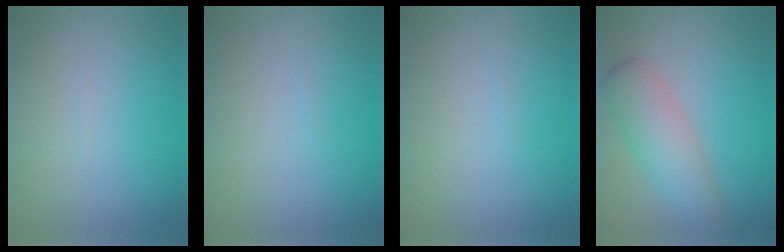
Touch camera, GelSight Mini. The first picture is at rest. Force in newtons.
{"total": 0.0}
{"total": 0.0}
{"total": 4.6, "press": 4.6, "slide": 0.1}